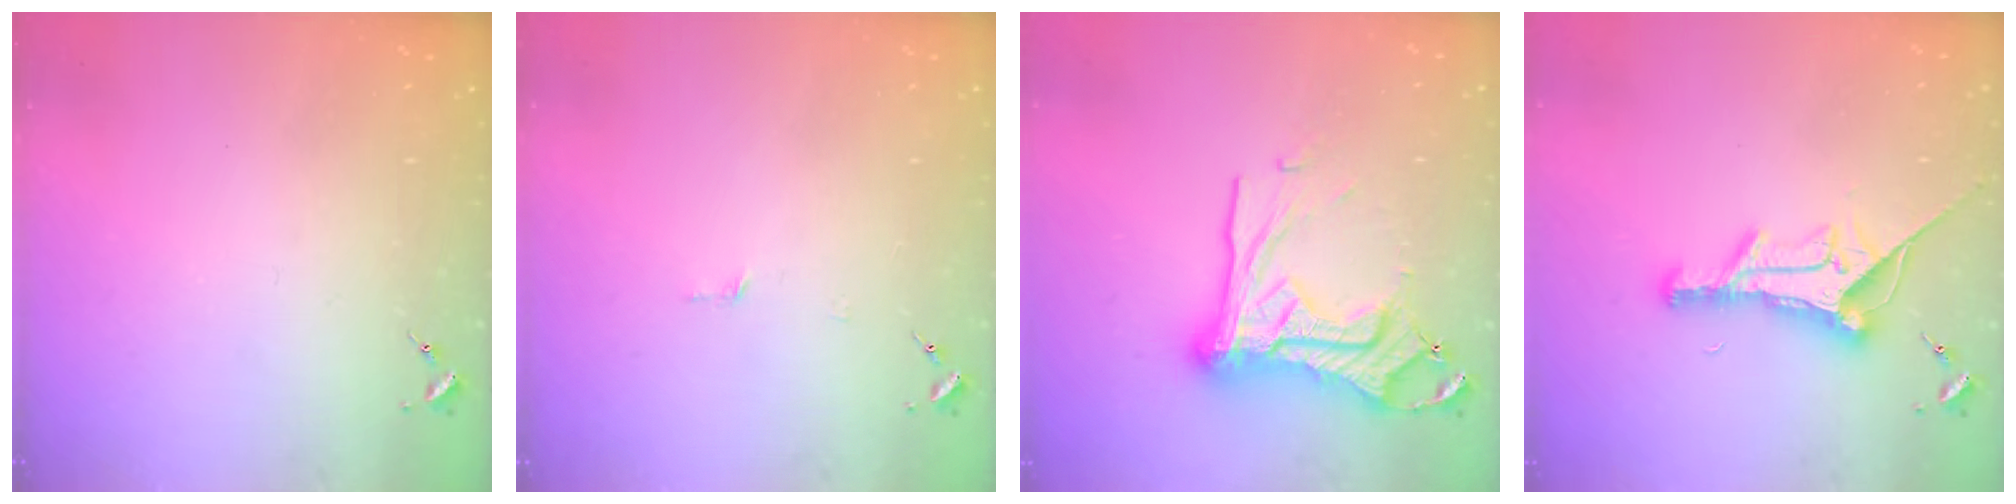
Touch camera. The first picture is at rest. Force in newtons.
{"total": 2.7, "press": 2.7, "slide": 0.2}
{"total": 21.6, "press": 21.5, "slide": 1.9}
{"total": 17.0, "press": 17.0, "slide": 0.7}